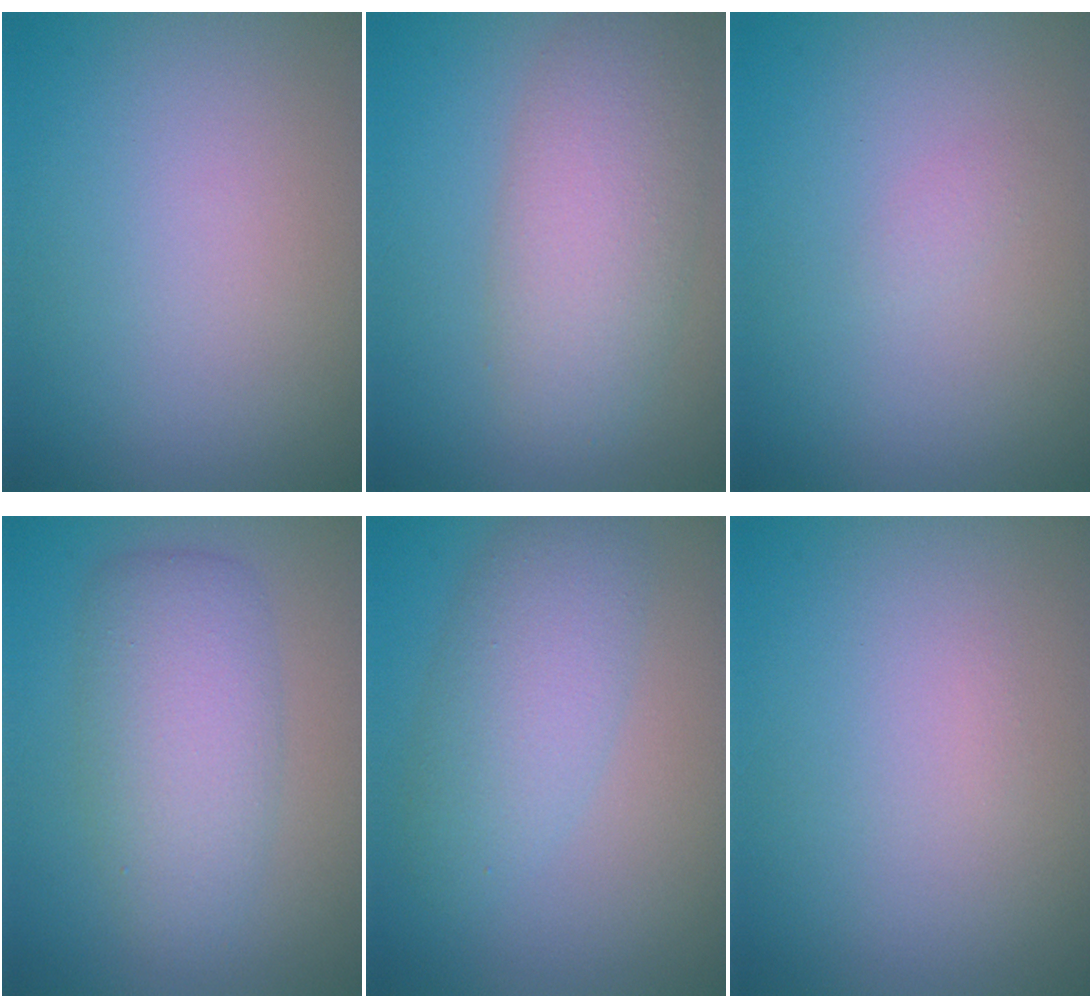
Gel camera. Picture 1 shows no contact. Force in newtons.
{"total": 5.7, "press": 5.7, "slide": 0.3}
{"total": 0.5, "press": 0.5, "slide": 0.0}
{"total": 5.2, "press": 5.2, "slide": 0.0}
{"total": 4.1, "press": 4.1, "slide": 0.3}
{"total": 0.0}